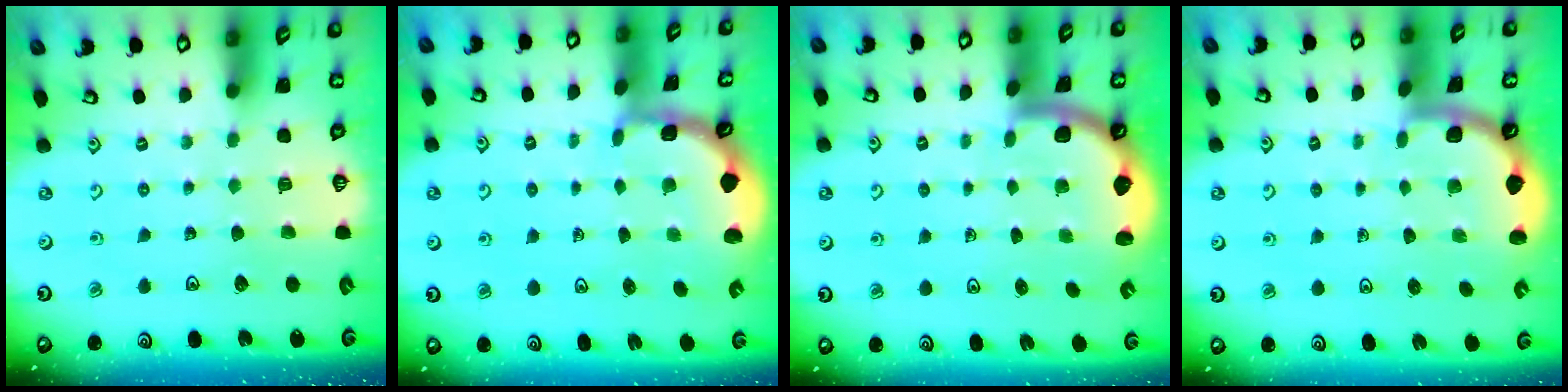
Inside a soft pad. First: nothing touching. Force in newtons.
{"total": 1.8, "press": 1.8, "slide": 0.2}
{"total": 2.0, "press": 2.0, "slide": 0.3}
{"total": 1.9, "press": 1.9, "slide": 0.0}